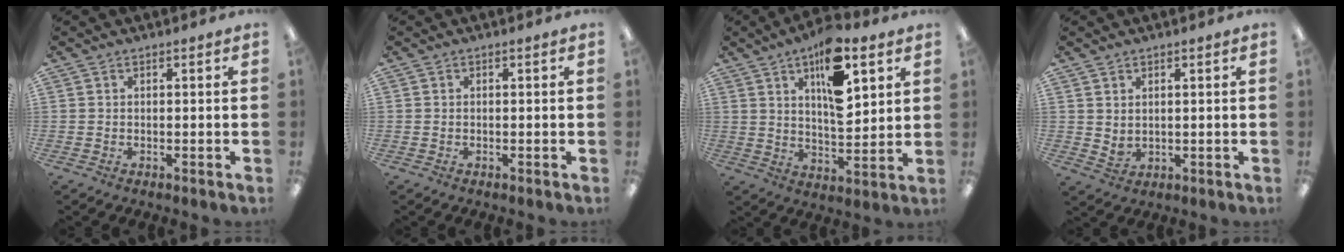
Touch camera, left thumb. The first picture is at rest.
{"total": 0.0}
{"total": 15.6, "force": [8.0, 6.4, 11.7], "torque": [-0.171, -0.033, 0.130]}
{"total": 2.4, "force": [1.9, 1.3, 0.7], "torque": [-0.009, -0.011, 0.033]}